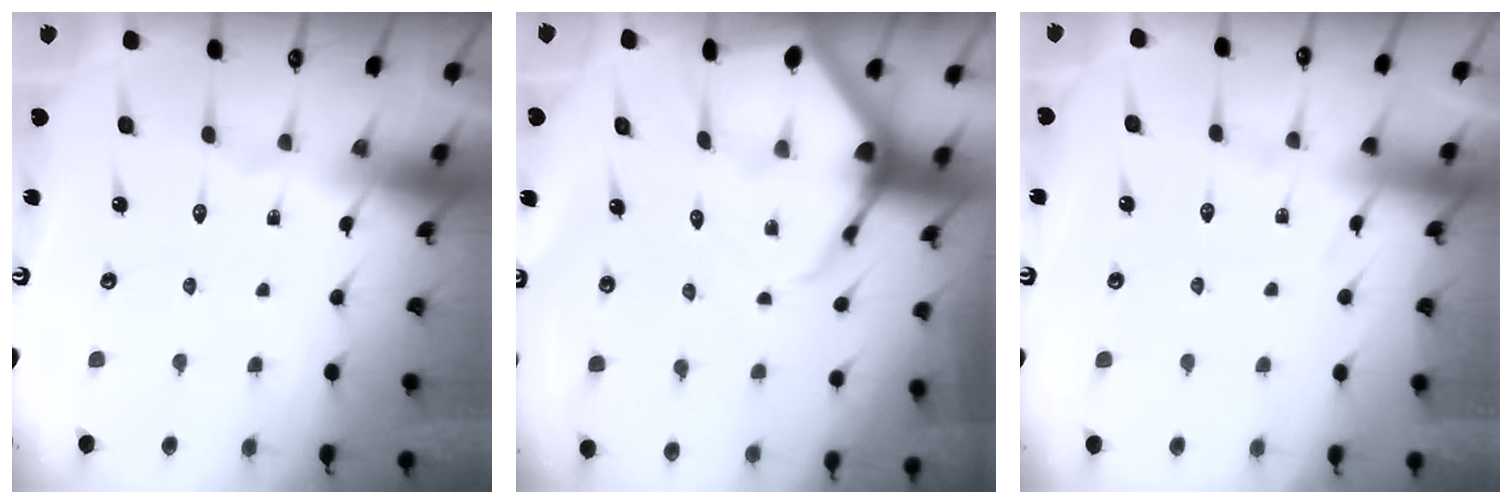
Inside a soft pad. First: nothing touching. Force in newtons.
{"total": 6.0, "press": 5.9, "slide": 0.8}
{"total": 3.8, "press": 3.8, "slide": 0.6}